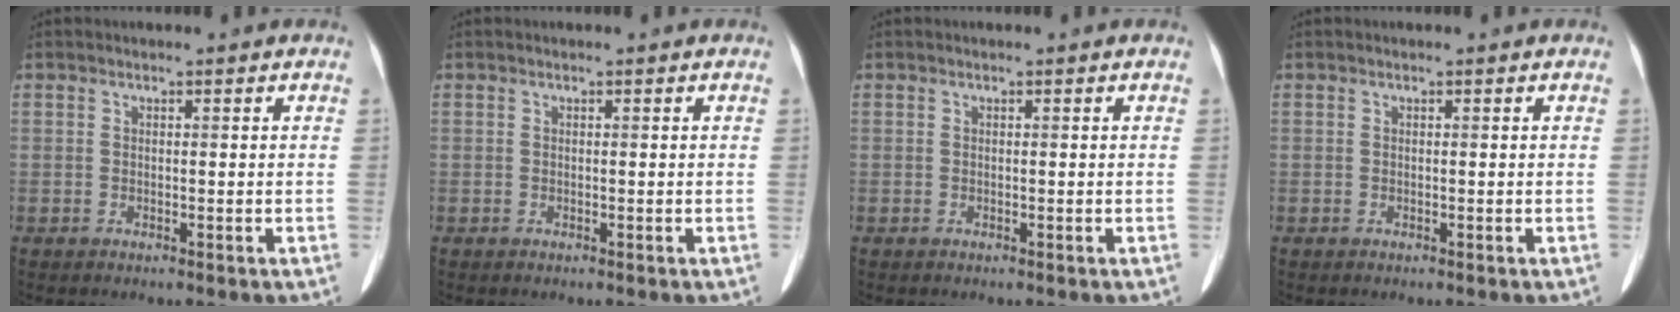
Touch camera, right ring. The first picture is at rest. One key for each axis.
{"total": 0.0}
{"total": 0.0}
{"total": 0.0}